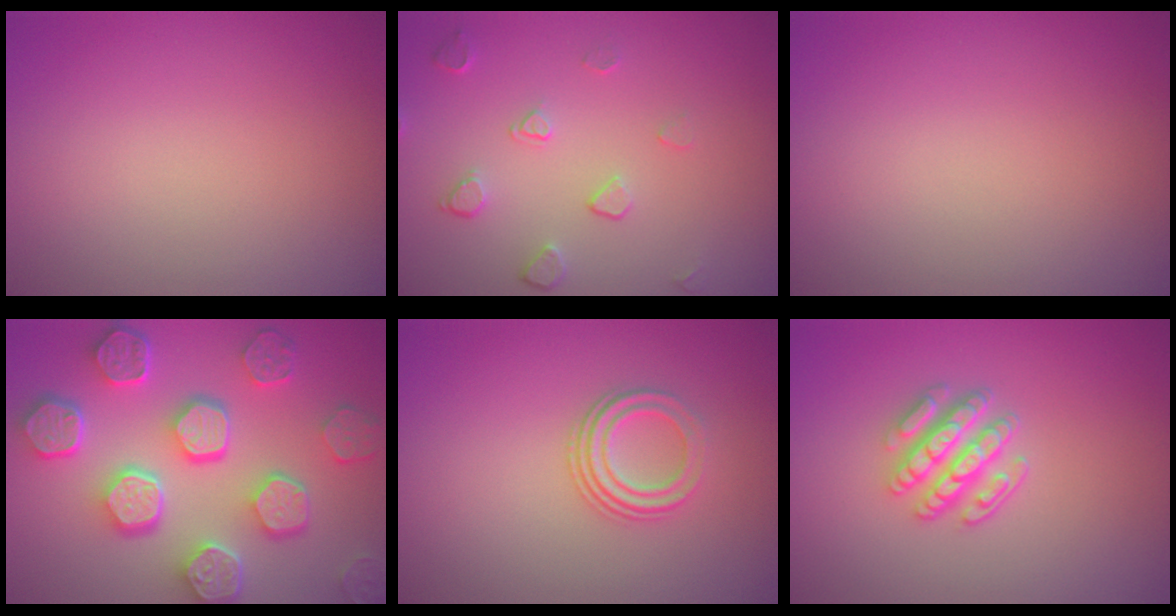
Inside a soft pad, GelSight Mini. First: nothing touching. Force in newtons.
{"total": 2.0, "press": 1.3, "slide": 1.5}
{"total": 0.0}
{"total": 8.2, "press": 6.6, "slide": 4.9}
{"total": 2.8, "press": 2.1, "slide": 1.9}
{"total": 3.8, "press": 3.2, "slide": 2.0}